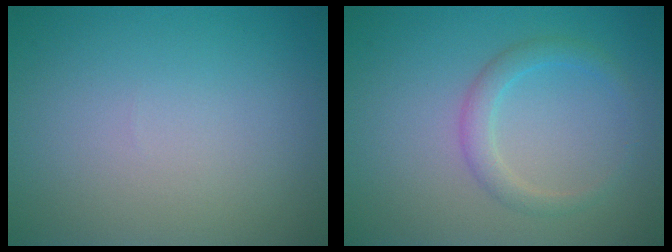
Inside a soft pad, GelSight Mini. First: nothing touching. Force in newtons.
{"total": 2.1, "press": 2.1, "slide": 0.0}